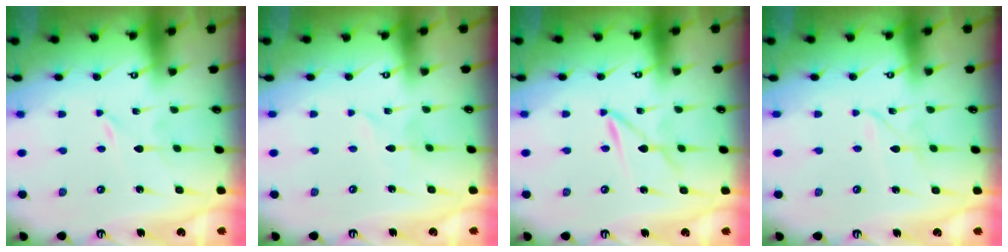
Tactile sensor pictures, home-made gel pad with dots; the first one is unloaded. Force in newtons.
{"total": 1.4, "press": 1.4, "slide": 0.0}
{"total": 2.5, "press": 2.5, "slide": 0.3}
{"total": 2.6, "press": 2.6, "slide": 0.1}